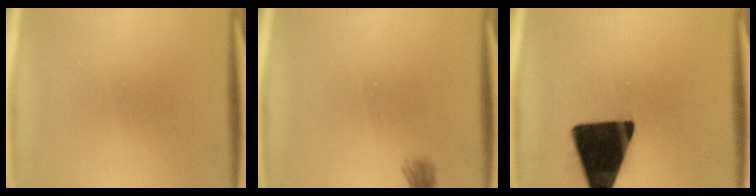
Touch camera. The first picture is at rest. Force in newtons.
{"total": 1.9}
{"total": 19.0}